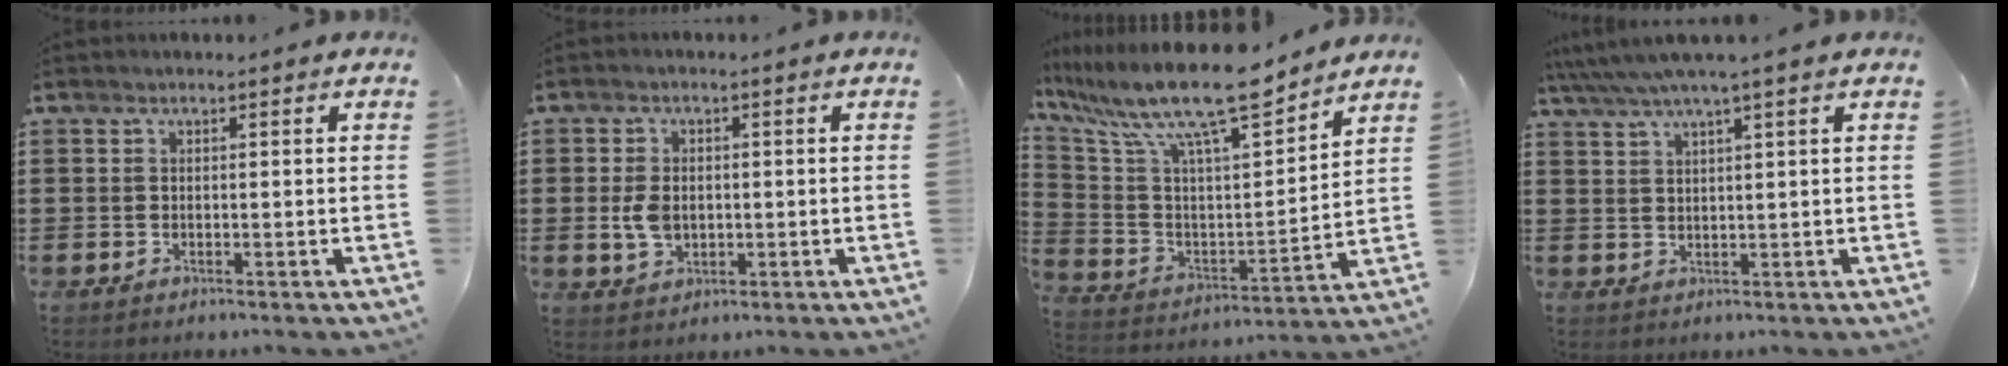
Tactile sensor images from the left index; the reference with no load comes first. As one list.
[{"total": 4.4, "force": [0.0, 3.0, 3.2], "torque": [-0.079, 0.003, -0.004]}, {"total": 13.1, "force": [10.7, 1.7, 7.4], "torque": [-0.177, -0.072, 0.181]}, {"total": 3.2, "force": [2.3, 0.0, 2.2], "torque": [-0.048, -0.003, 0.039]}]